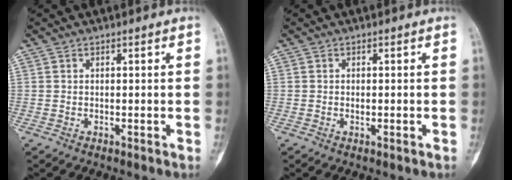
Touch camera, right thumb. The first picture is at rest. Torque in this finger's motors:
{"motor_torque": [-0.13, 0.39, 0.18, -0.01, 0.03]}